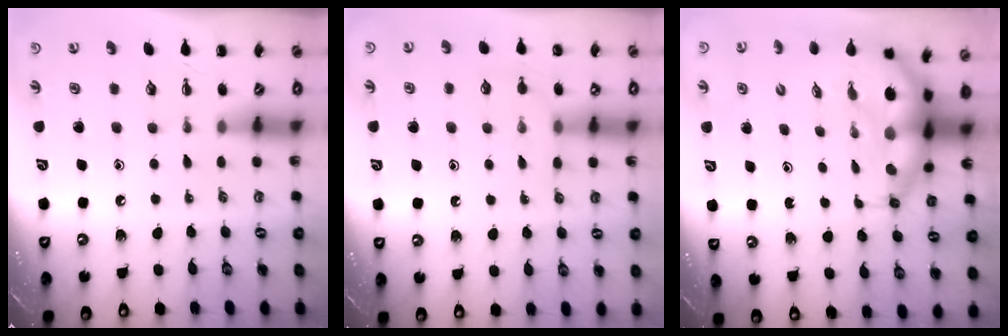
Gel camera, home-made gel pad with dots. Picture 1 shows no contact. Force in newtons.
{"total": 5.5, "press": 5.3, "slide": 1.4}
{"total": 6.9, "press": 6.7, "slide": 1.7}